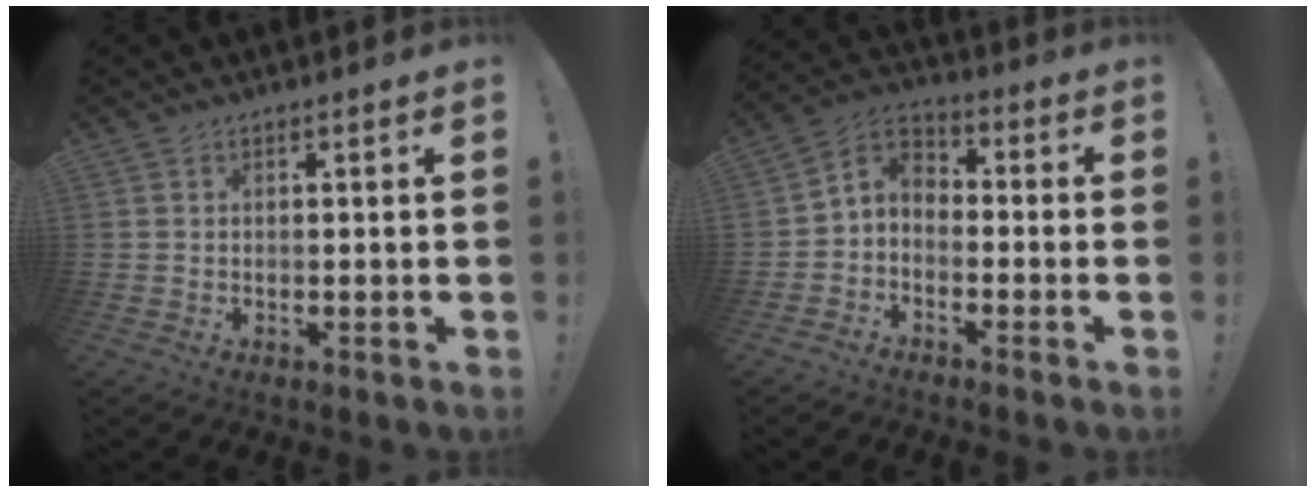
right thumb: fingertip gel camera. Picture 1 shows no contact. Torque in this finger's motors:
{"motor_torque": [0.04, 0.04, 0.11, 0.12, -0.06]}